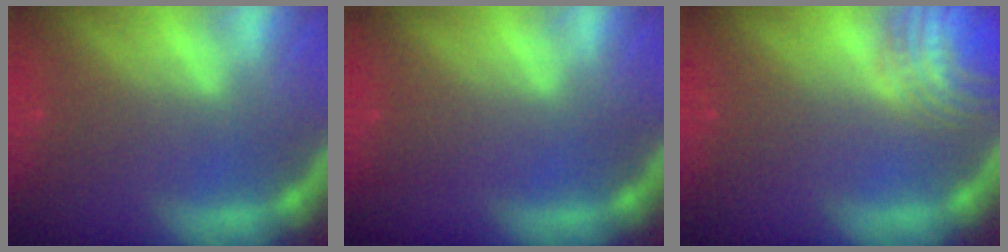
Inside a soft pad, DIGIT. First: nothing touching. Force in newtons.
{"total": 0.0}
{"total": 5.5}